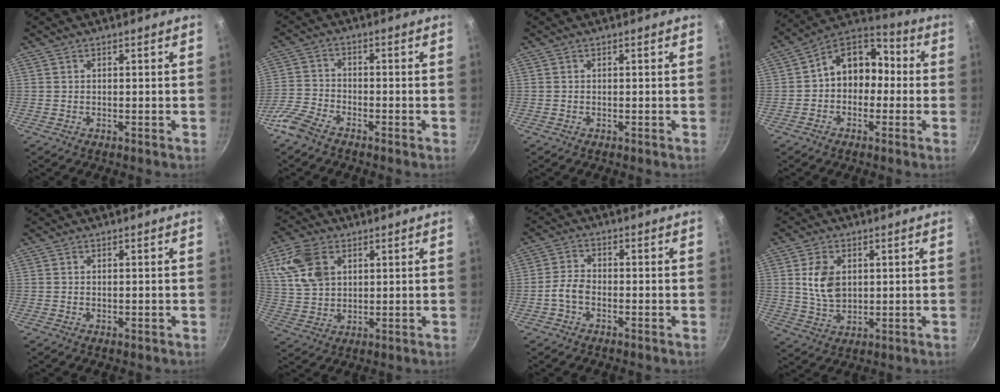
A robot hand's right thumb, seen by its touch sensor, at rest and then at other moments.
{"total": 6.0, "force": [-4.5, 2.8, 2.8], "torque": [-0.059, 0.031, -0.102]}
{"total": 0.0}
{"total": 12.2, "force": [-0.4, 9.6, 7.5], "torque": [-0.063, 0.051, -0.029]}
{"total": 0.0}
{"total": 10.7, "force": [3.9, 7.4, 6.7], "torque": [-0.115, -0.004, 0.078]}
{"total": 3.8, "force": [-1.6, 2.4, 2.5], "torque": [-0.053, 0.022, -0.041]}
{"total": 8.1, "force": [1.7, 5.5, 5.6], "torque": [-0.092, -0.012, 0.035]}